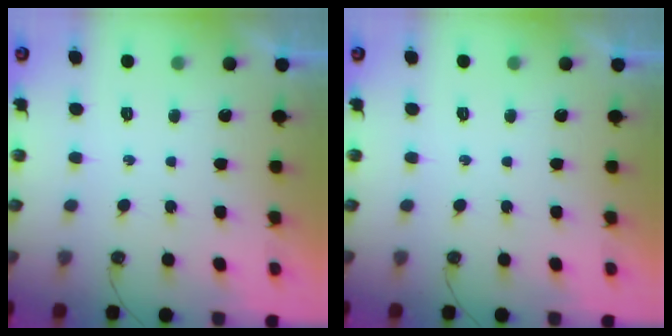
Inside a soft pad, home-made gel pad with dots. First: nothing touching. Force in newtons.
{"total": 0.0}